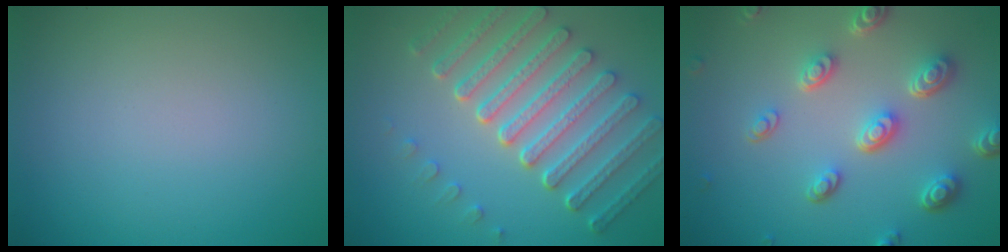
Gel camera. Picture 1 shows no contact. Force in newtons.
{"total": 7.1, "press": 5.3, "slide": 4.7}
{"total": 5.3, "press": 3.9, "slide": 3.6}